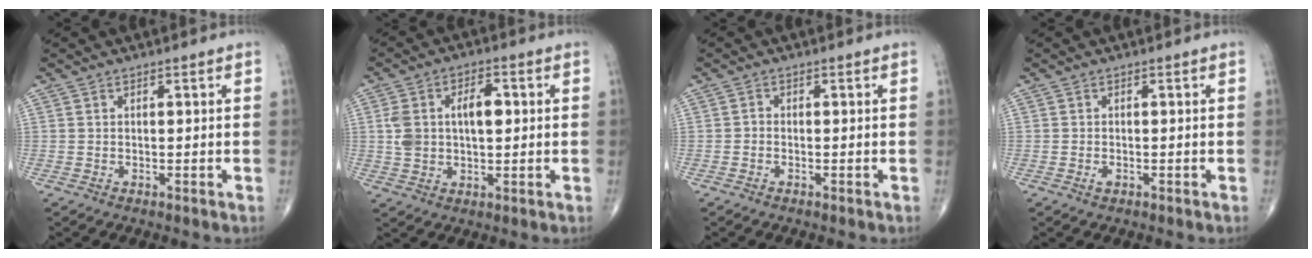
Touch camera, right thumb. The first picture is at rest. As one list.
[{"total": 9.3, "force": [1.2, 5.4, 7.5], "torque": [-0.132, 0.016, 0.025]}, {"total": 0.6, "force": [-0.3, 0.4, 0.3], "torque": [0.000, 0.003, -0.011]}, {"total": 0.8, "force": [-0.4, 0.5, 0.5], "torque": [-0.007, 0.003, -0.005]}]